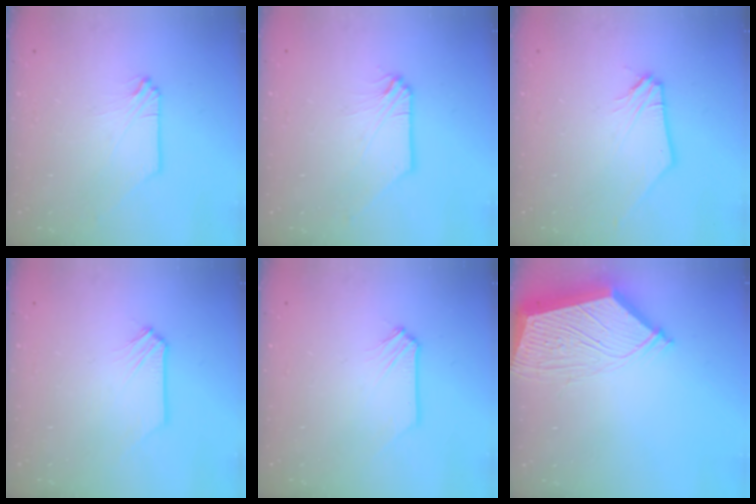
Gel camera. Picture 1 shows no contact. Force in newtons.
{"total": 0.0}
{"total": 1.9, "press": 1.9, "slide": 0.4}
{"total": 0.0}
{"total": 0.0}
{"total": 11.7, "press": 11.6, "slide": 1.5}